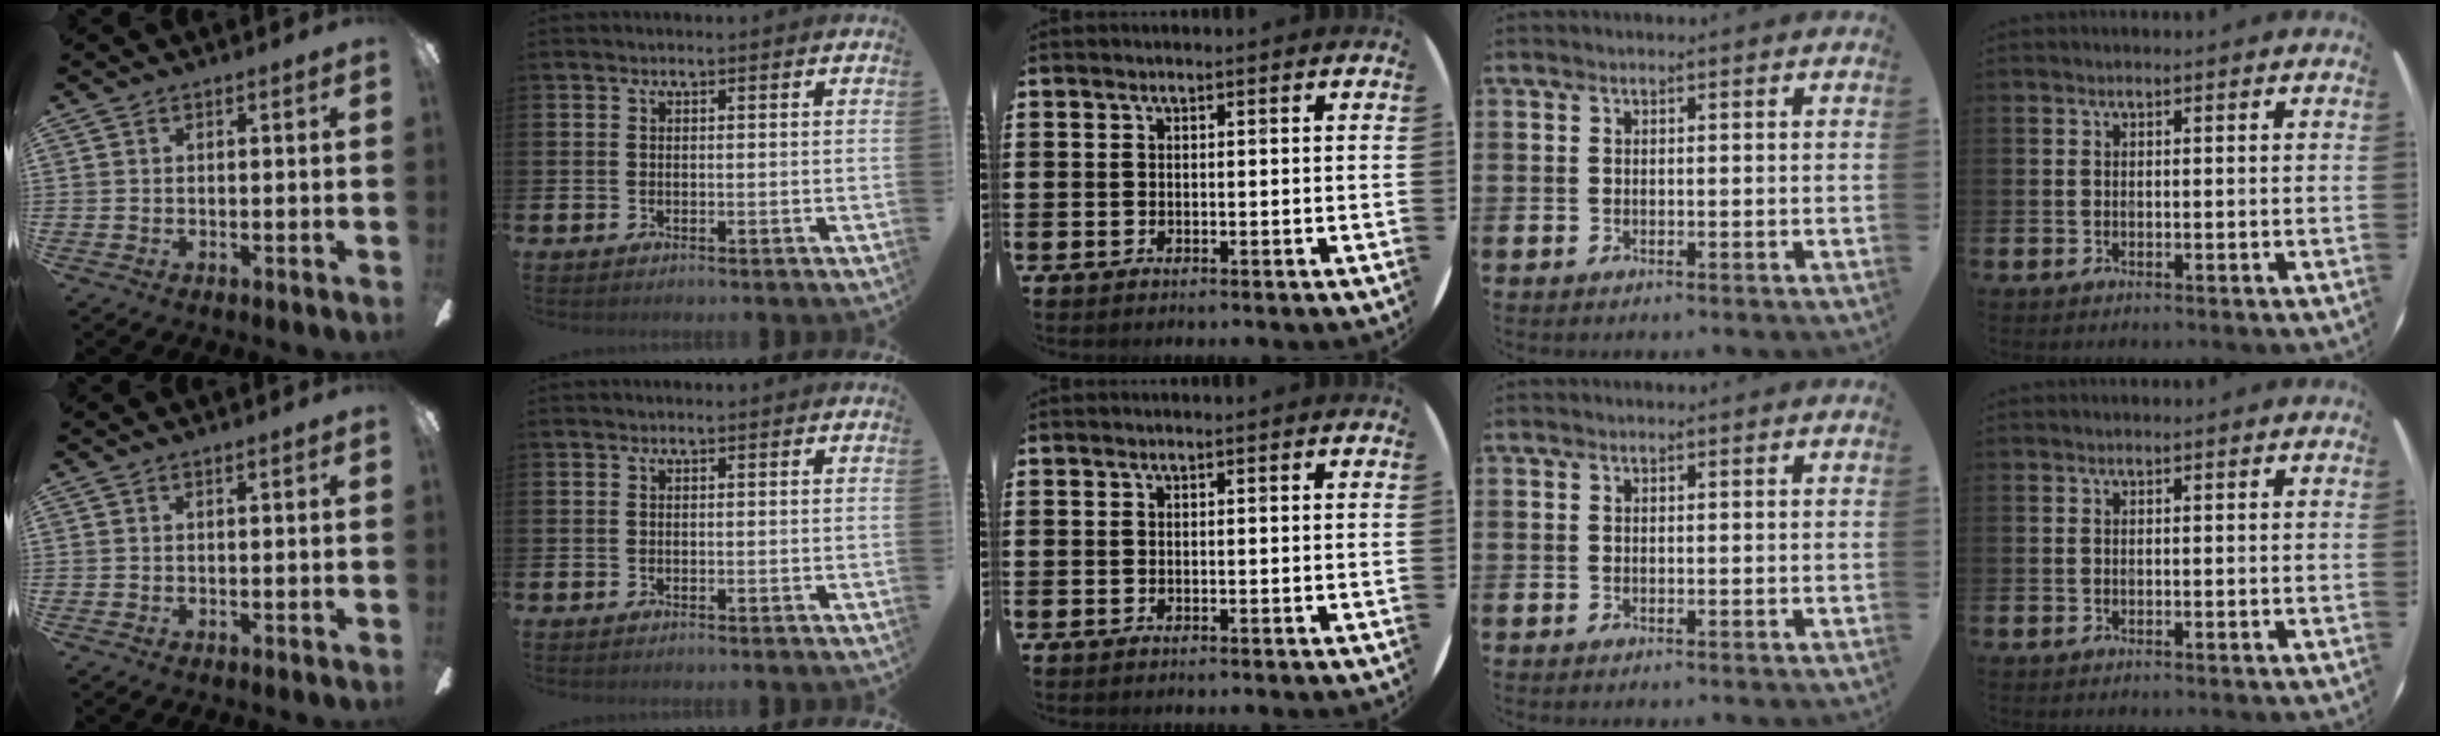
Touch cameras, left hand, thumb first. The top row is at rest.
{}